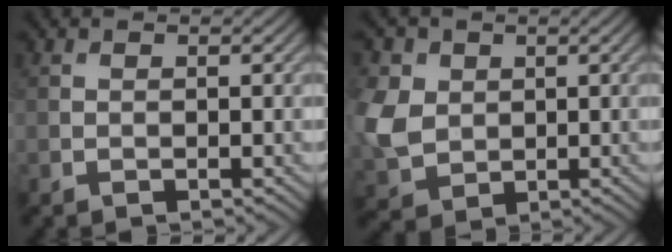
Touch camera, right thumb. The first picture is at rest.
{"total": 7.3, "force": [1.1, 6.0, 4.0], "torque": [-0.135, 0.005, 0.019]}